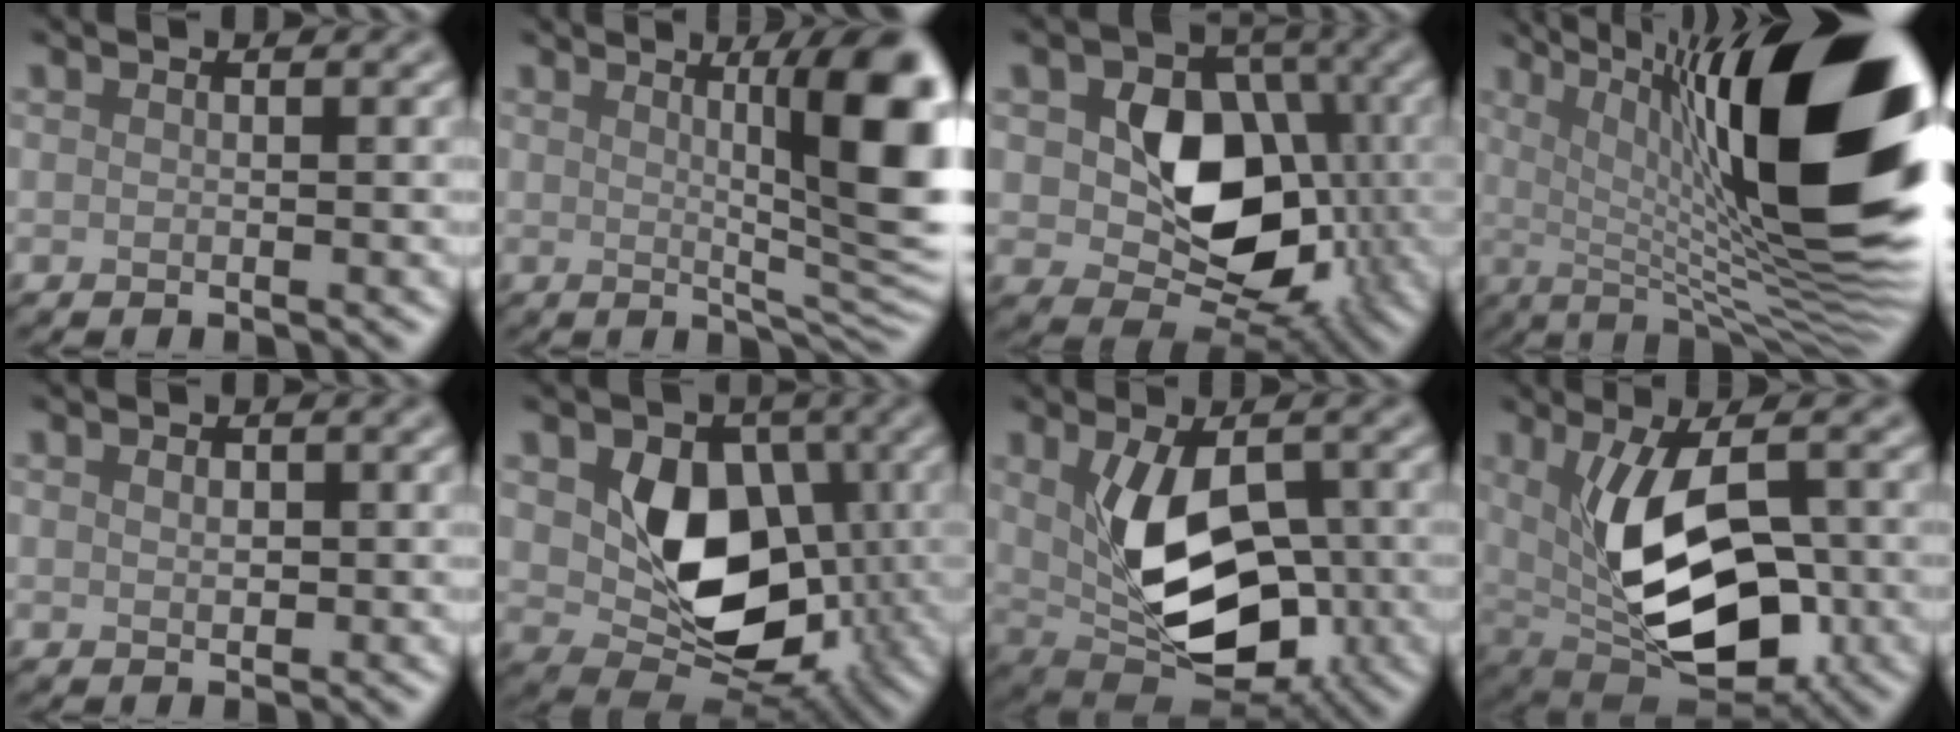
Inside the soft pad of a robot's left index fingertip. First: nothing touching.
{"total": 11.3, "force": [2.5, 2.7, 10.6], "torque": [-0.109, 0.001, 0.030]}
{"total": 10.1, "force": [0.3, 7.4, 6.8], "torque": [-0.099, -0.009, 0.002]}
{"total": 19.5, "force": [3.7, 5.5, 18.3], "torque": [-0.250, 0.026, 0.056]}
{"total": 0.9, "force": [0.2, 0.6, 0.6], "torque": [-0.010, -0.002, 0.005]}
{"total": 9.0, "force": [0.2, 6.5, 6.2], "torque": [-0.098, -0.015, 0.007]}
{"total": 8.3, "force": [-0.2, 4.8, 6.8], "torque": [-0.128, -0.017, 0.012]}
{"total": 9.9, "force": [0.0, 4.8, 8.6], "torque": [-0.148, -0.012, 0.008]}